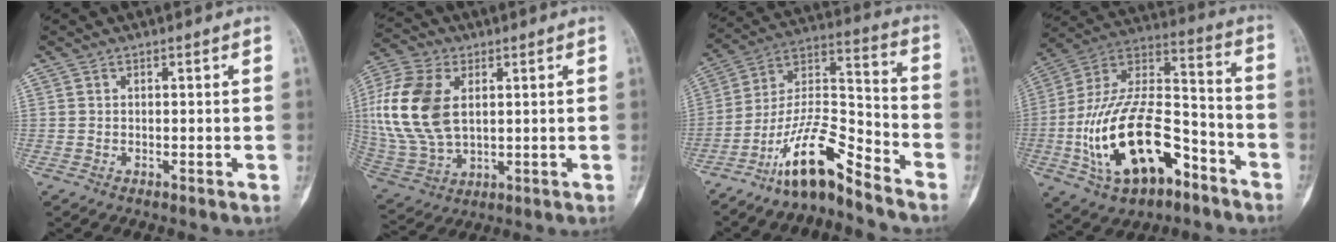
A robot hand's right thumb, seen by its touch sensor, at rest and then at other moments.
{"total": 17.3, "force": [3.1, 10.8, 13.1], "torque": [-0.285, -0.004, 0.066]}
{"total": 13.7, "force": [-10.3, 3.5, 8.3], "torque": [-0.150, 0.098, -0.195]}
{"total": 24.3, "force": [-9.6, 12.6, 18.4], "torque": [-0.331, 0.071, -0.155]}